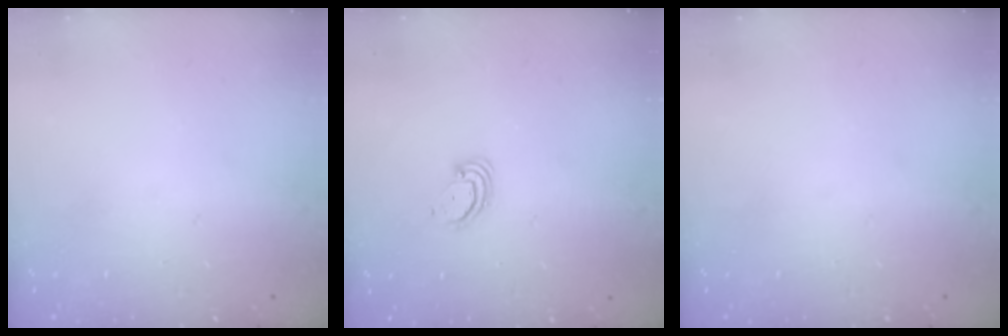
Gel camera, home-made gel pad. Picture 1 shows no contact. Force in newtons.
{"total": 2.8, "press": 2.8, "slide": 0.3}
{"total": 0.0}